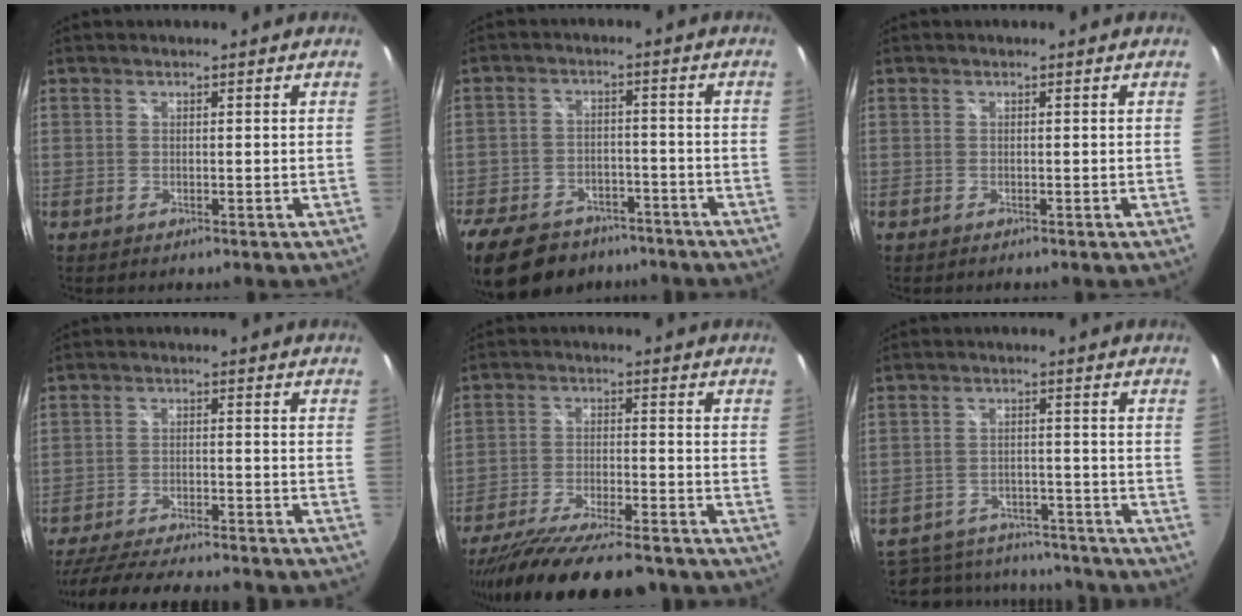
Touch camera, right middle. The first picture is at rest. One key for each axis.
{"total": 19.0, "fx": -13.8, "fy": 10.3, "fz": 8.2, "tx": -0.209, "ty": 0.000, "tz": -0.205}
{"total": 0.0}
{"total": 24.0, "fx": -20.9, "fy": 4.1, "fz": 11.0, "tx": -0.214, "ty": -0.032, "tz": -0.294}
{"total": 19.9, "fx": -17.1, "fy": 3.4, "fz": 9.7, "tx": -0.184, "ty": -0.045, "tz": -0.264}
{"total": 19.3, "fx": -15.1, "fy": 9.1, "fz": 7.7, "tx": -0.183, "ty": 0.008, "tz": -0.191}